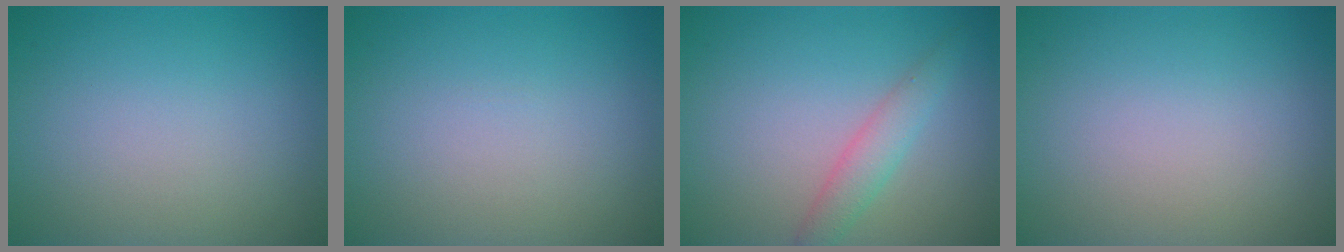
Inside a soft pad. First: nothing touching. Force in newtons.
{"total": 0.0}
{"total": 2.3, "press": 2.3, "slide": 0.1}
{"total": 0.0}